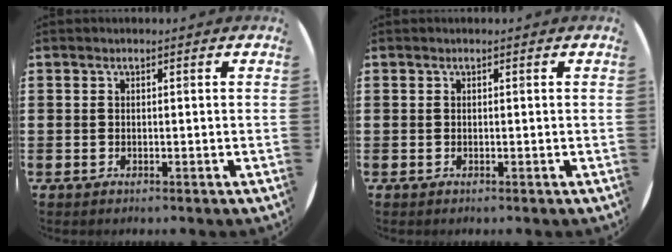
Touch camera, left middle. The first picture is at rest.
{"total": 0.0}